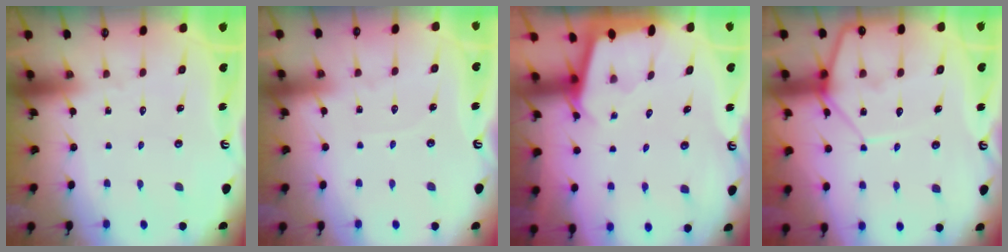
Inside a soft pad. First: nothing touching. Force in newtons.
{"total": 2.7, "press": 2.6, "slide": 0.3}
{"total": 1.8, "press": 1.8, "slide": 0.1}
{"total": 9.0, "press": 8.9, "slide": 0.8}